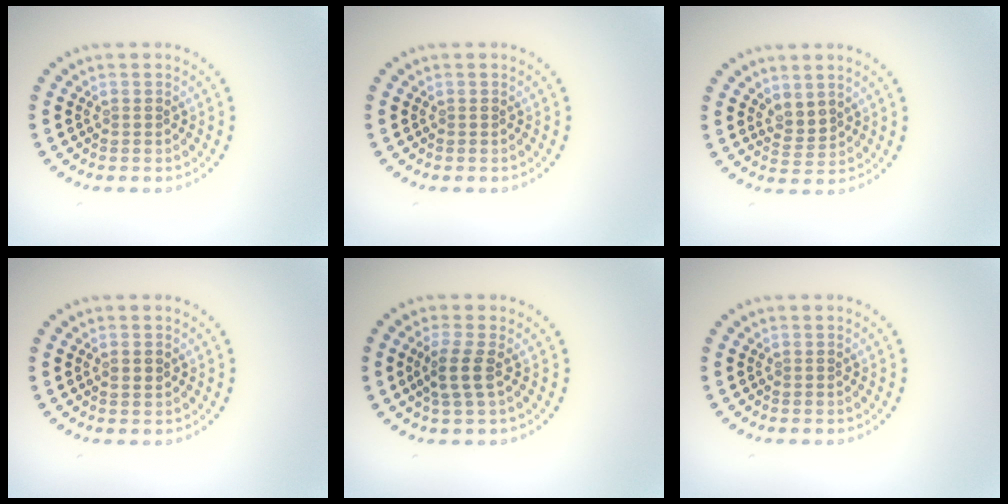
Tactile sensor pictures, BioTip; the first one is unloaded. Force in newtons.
{"total": 0.0}
{"total": 1.7, "press": 1.3, "slide": 1.0}
{"total": 1.1, "press": 1.0, "slide": 0.4}
{"total": 2.3, "press": 1.8, "slide": 1.3}
{"total": 0.0}